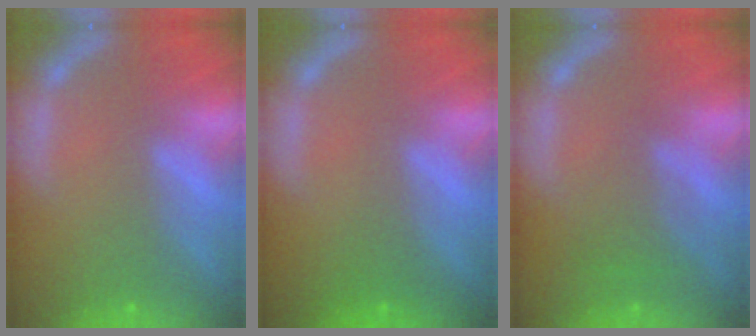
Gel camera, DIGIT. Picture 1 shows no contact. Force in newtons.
{"total": 1.0}
{"total": 3.0}